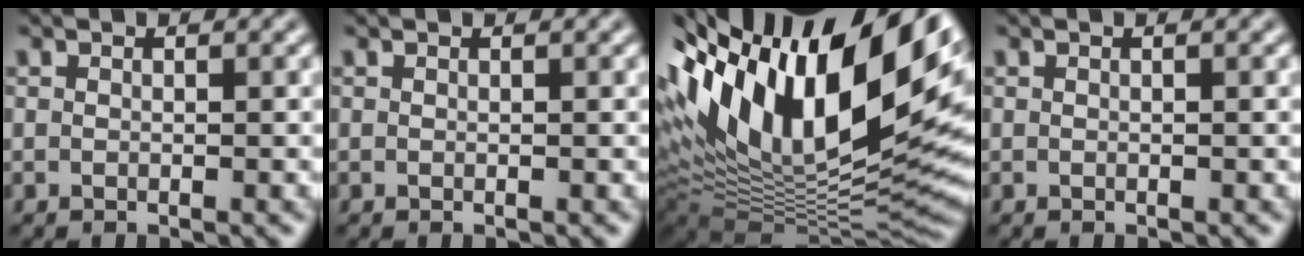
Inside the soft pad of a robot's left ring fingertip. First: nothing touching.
{"total": 0.0}
{"total": 19.5, "force": [6.8, 8.8, 16.0], "torque": [-0.247, 0.019, 0.125]}
{"total": 0.0}